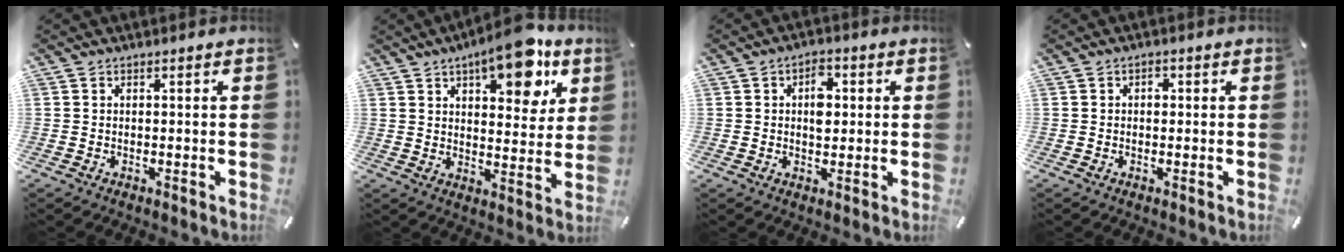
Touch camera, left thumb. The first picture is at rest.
{"total": 13.8, "force": [8.3, 6.0, 9.3], "torque": [-0.115, -0.041, 0.135]}
{"total": 5.1, "force": [0.8, 3.3, 3.8], "torque": [-0.037, -0.006, 0.003]}
{"total": 1.3, "force": [0.0, 1.1, 0.8], "torque": [-0.008, 0.002, -0.003]}